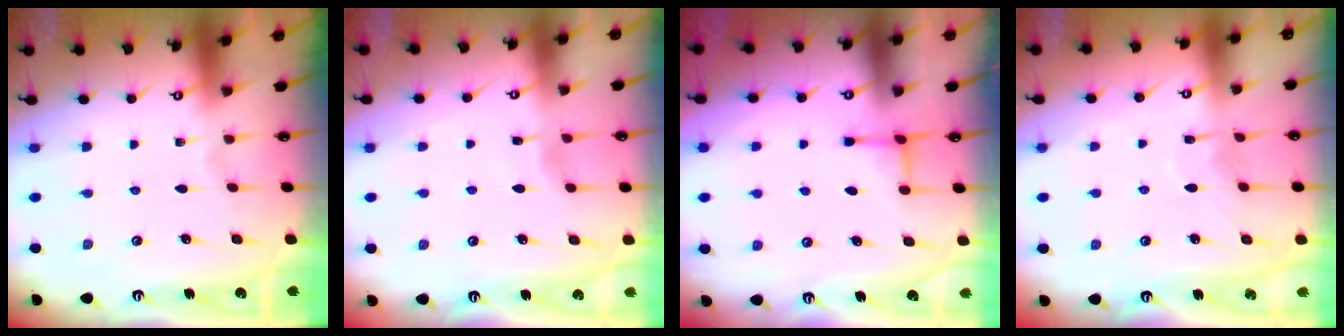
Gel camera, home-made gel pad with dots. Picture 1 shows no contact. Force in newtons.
{"total": 2.2, "press": 2.2, "slide": 0.2}
{"total": 1.8, "press": 1.8, "slide": 0.4}
{"total": 6.1, "press": 6.1, "slide": 0.6}